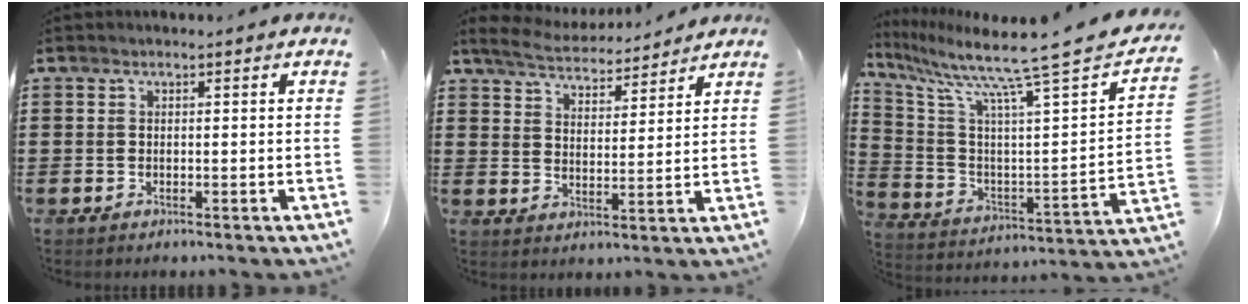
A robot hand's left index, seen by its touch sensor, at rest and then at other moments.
{"total": 4.9, "force": [4.8, 0.6, 0.8], "torque": [-0.040, -0.026, 0.082]}
{"total": 11.8, "force": [9.0, -0.3, 7.7], "torque": [-0.174, -0.065, 0.134]}